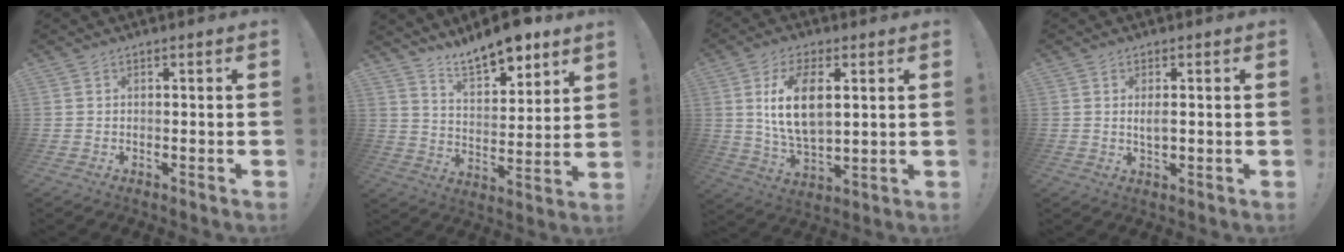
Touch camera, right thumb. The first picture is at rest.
{"total": 11.7, "force": [9.9, 3.2, 5.3], "torque": [-0.088, -0.069, 0.175]}
{"total": 13.2, "force": [3.4, 6.7, 10.8], "torque": [-0.212, -0.009, 0.057]}
{"total": 2.5, "force": [0.2, 0.9, 2.4], "torque": [-0.036, -0.004, 0.000]}